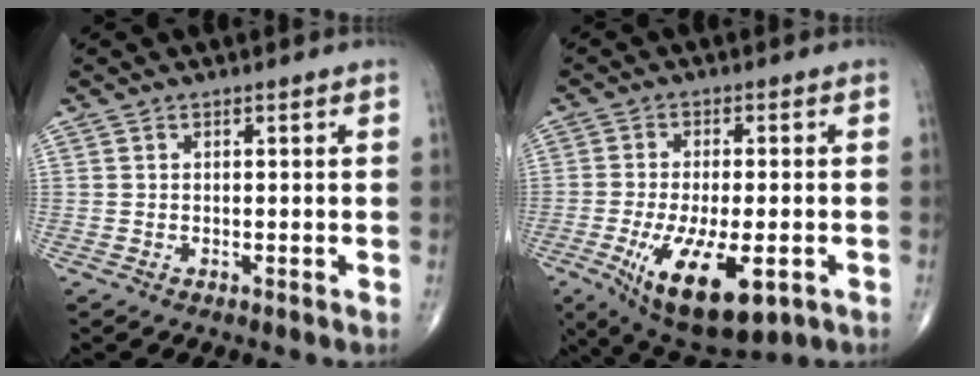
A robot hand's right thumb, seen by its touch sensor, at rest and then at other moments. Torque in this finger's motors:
{"motor_torque": [0.08, 0.78, 0.75, 0.33, 0.24]}